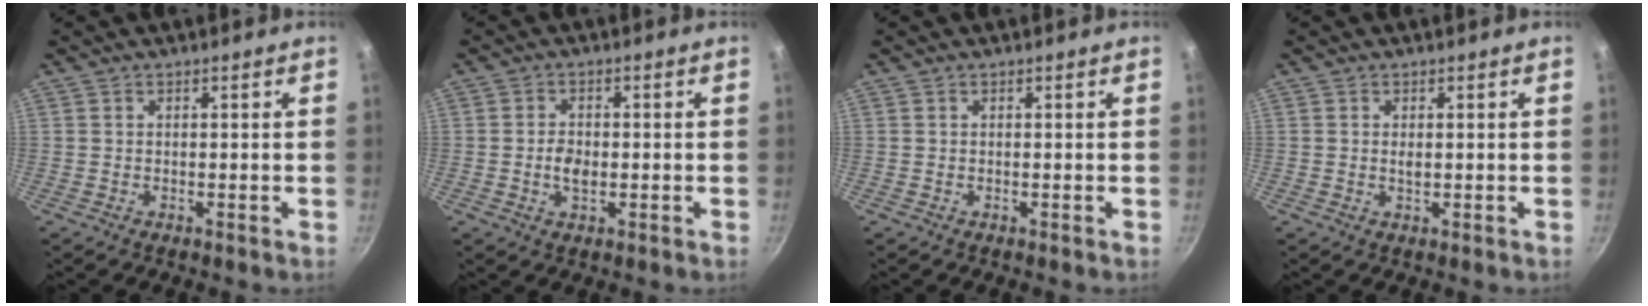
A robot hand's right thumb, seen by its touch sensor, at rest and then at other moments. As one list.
[{"total": 3.4, "force": [-0.5, 2.2, 2.6], "torque": [-0.041, 0.007, -0.012]}, {"total": 0.0}, {"total": 1.0, "force": [0.2, 0.5, 0.8], "torque": [-0.013, 0.000, 0.002]}]